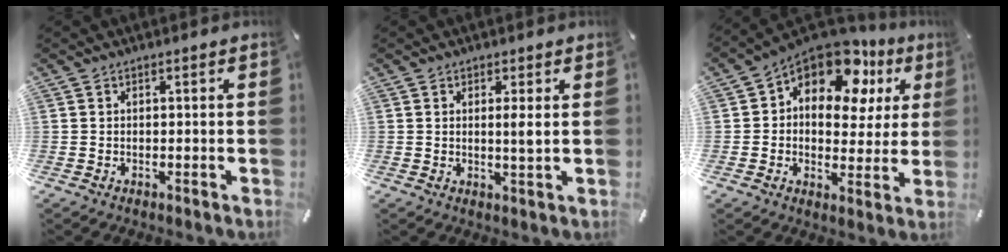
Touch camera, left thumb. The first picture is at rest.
{"total": 2.8, "force": [0.9, 0.4, 2.6], "torque": [-0.047, -0.002, 0.011]}
{"total": 14.0, "force": [8.6, 8.1, 7.6], "torque": [-0.126, -0.059, 0.153]}